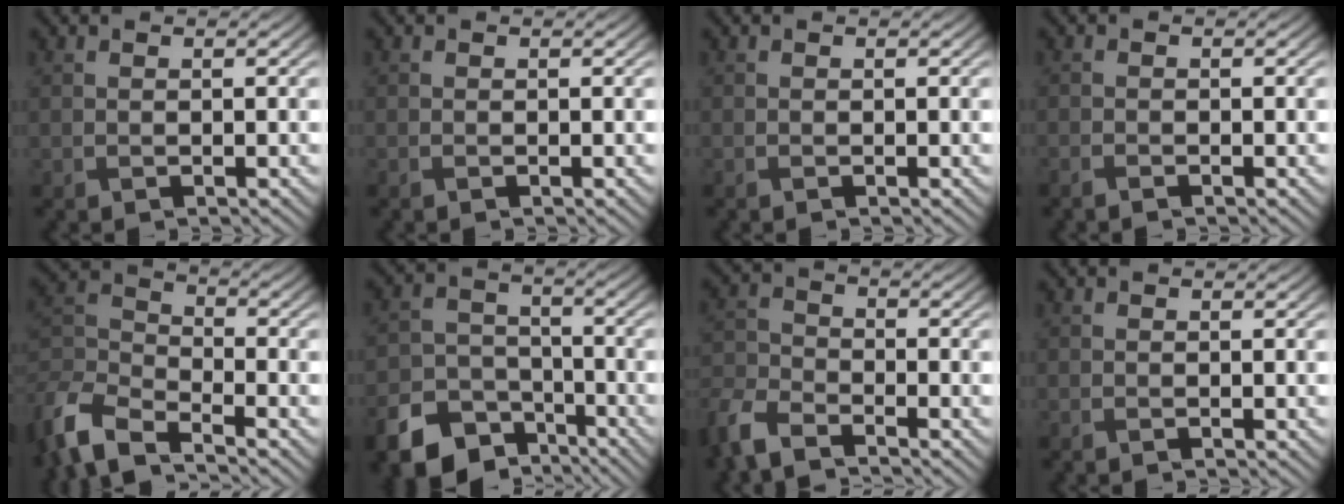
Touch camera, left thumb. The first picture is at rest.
{"total": 0.0}
{"total": 0.0}
{"total": 1.2, "force": [-1.1, 0.2, 0.5], "torque": [-0.013, -0.005, -0.024]}
{"total": 8.5, "force": [-6.9, 2.5, 4.2], "torque": [-0.103, -0.010, -0.150]}
{"total": 10.8, "force": [-7.5, 6.4, 4.5], "torque": [-0.106, -0.026, -0.131]}
{"total": 6.5, "force": [-5.3, 2.3, 2.9], "torque": [-0.070, -0.012, -0.124]}
{"total": 0.0}